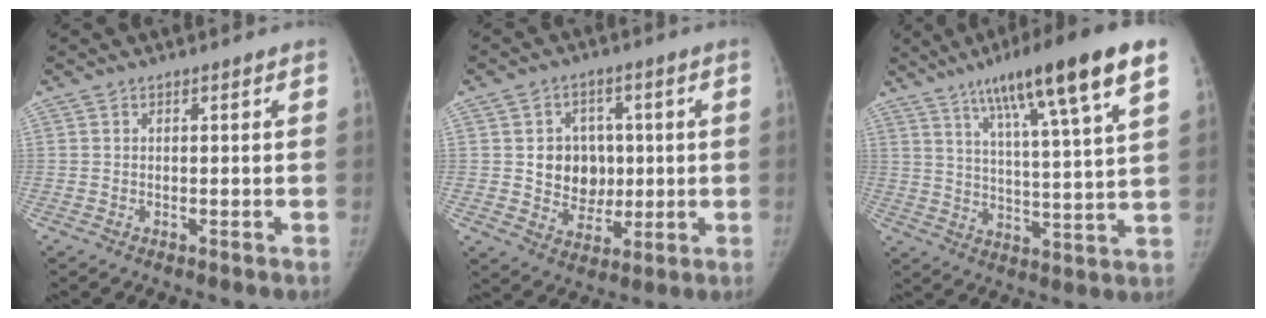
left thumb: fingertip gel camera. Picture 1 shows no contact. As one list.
[{"total": 9.4, "force": [0.8, 8.3, 4.4], "torque": [-0.014, 0.002, 0.021]}, {"total": 18.7, "force": [10.7, 1.9, 15.3], "torque": [-0.227, -0.029, 0.164]}]